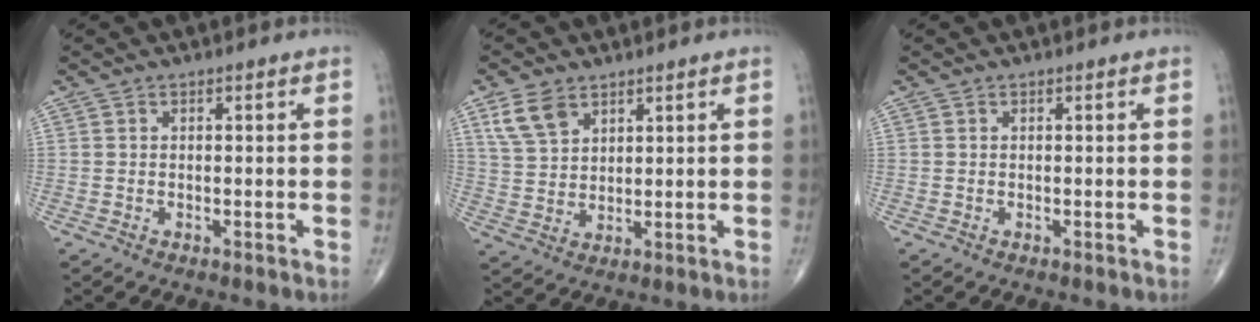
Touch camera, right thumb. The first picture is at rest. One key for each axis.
{"total": 6.8, "fx": 4.0, "fy": 4.2, "fz": 3.6, "tx": -0.061, "ty": -0.014, "tz": 0.087}
{"total": 0.0}